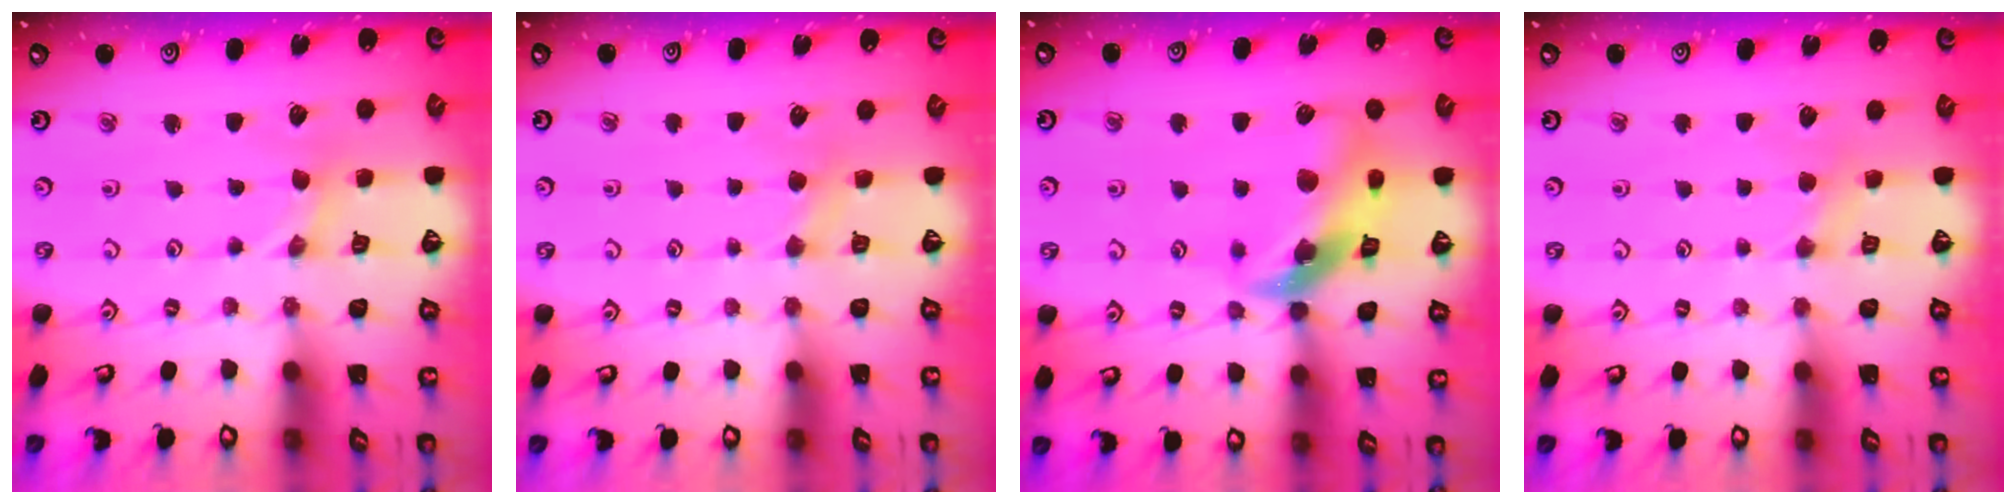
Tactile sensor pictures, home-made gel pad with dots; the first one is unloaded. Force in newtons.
{"total": 2.5, "press": 2.5, "slide": 0.4}
{"total": 15.3, "press": 15.2, "slide": 2.1}
{"total": 2.9, "press": 2.9, "slide": 0.3}